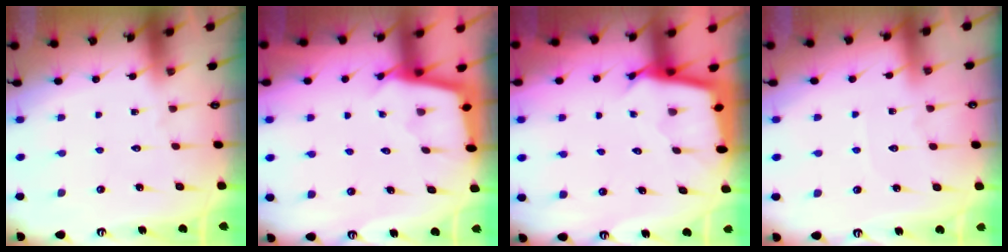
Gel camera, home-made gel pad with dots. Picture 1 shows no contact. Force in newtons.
{"total": 2.5, "press": 2.5, "slide": 0.2}
{"total": 2.5, "press": 2.5, "slide": 0.1}
{"total": 2.0, "press": 2.0, "slide": 0.3}